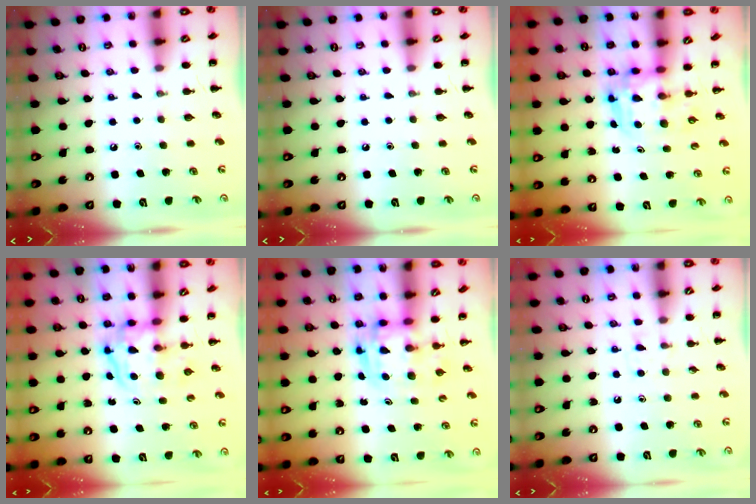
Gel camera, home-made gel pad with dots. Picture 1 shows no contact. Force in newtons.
{"total": 0.0}
{"total": 3.5, "press": 3.4, "slide": 0.6}
{"total": 3.8, "press": 3.7, "slide": 0.6}
{"total": 3.0, "press": 3.0, "slide": 0.5}
{"total": 4.0, "press": 3.6, "slide": 1.6}